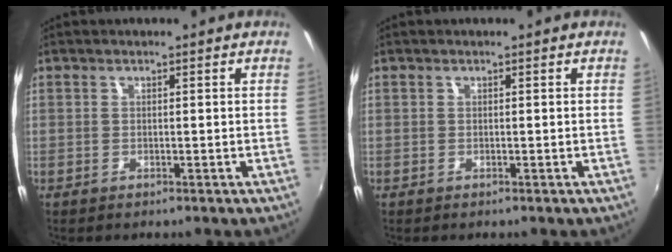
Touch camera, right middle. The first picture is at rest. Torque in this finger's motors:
{"motor_torque": [-0.02, 0.01, -0.01, 0.00]}